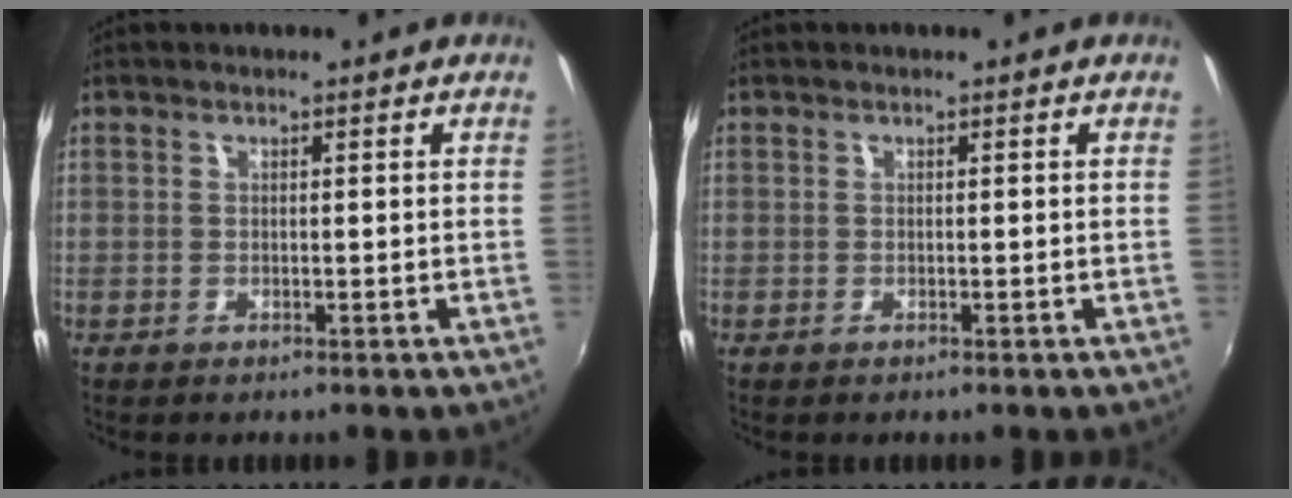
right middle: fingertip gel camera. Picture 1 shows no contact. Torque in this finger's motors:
{"motor_torque": [0.01, -0.05, -0.02, 0.00]}